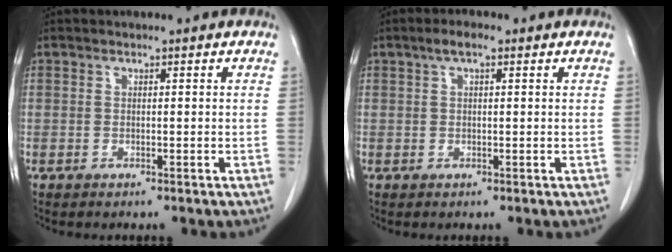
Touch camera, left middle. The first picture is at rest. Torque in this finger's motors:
{"motor_torque": [0.14, -0.07, 0.00, 0.04]}